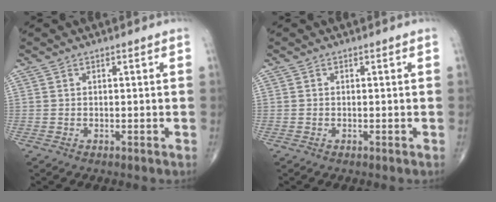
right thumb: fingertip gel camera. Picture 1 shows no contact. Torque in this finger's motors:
{"motor_torque": [0.03, 0.11, -0.09, -0.02, -0.01]}